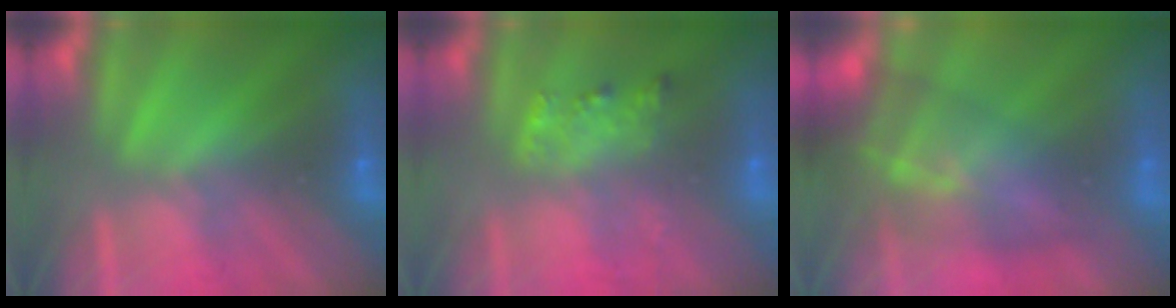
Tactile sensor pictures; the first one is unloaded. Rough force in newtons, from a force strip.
{"total": 2.0}
{"total": 7.5}